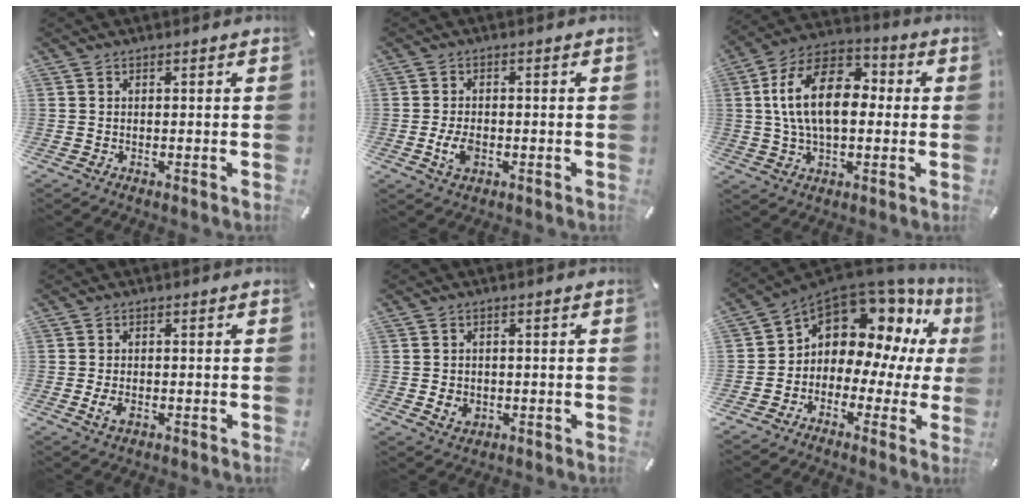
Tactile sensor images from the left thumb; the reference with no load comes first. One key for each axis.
{"total": 4.5, "fx": -1.3, "fy": 2.8, "fz": 3.3, "tx": -0.082, "ty": -0.002, "tz": -0.027}
{"total": 16.2, "fx": 1.1, "fy": 10.1, "fz": 12.7, "tx": -0.258, "ty": 0.014, "tz": 0.020}
{"total": 2.8, "fx": -0.9, "fy": 1.5, "fz": 2.2, "tx": -0.058, "ty": -0.005, "tz": -0.020}
{"total": 3.0, "fx": -0.6, "fy": 2.5, "fz": 1.5, "tx": -0.026, "ty": -0.001, "tz": -0.015}
{"total": 10.9, "fx": 6.8, "fy": 7.3, "fz": 4.5, "tx": -0.073, "ty": -0.070, "tz": 0.120}